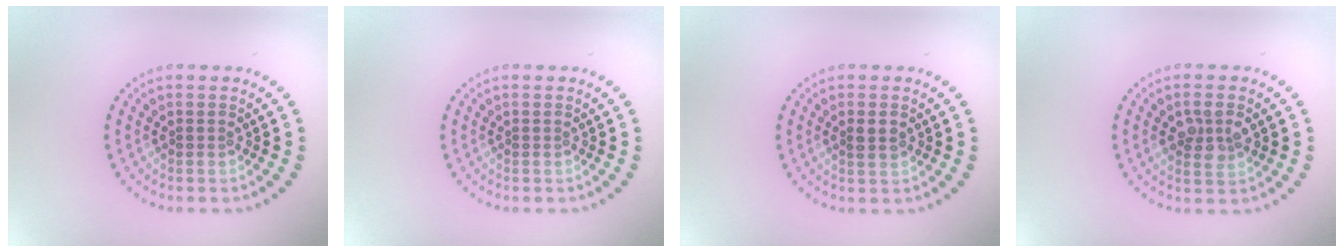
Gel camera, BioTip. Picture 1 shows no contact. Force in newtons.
{"total": 0.0}
{"total": 1.4, "press": 1.4, "slide": 0.2}
{"total": 2.6, "press": 2.5, "slide": 0.7}